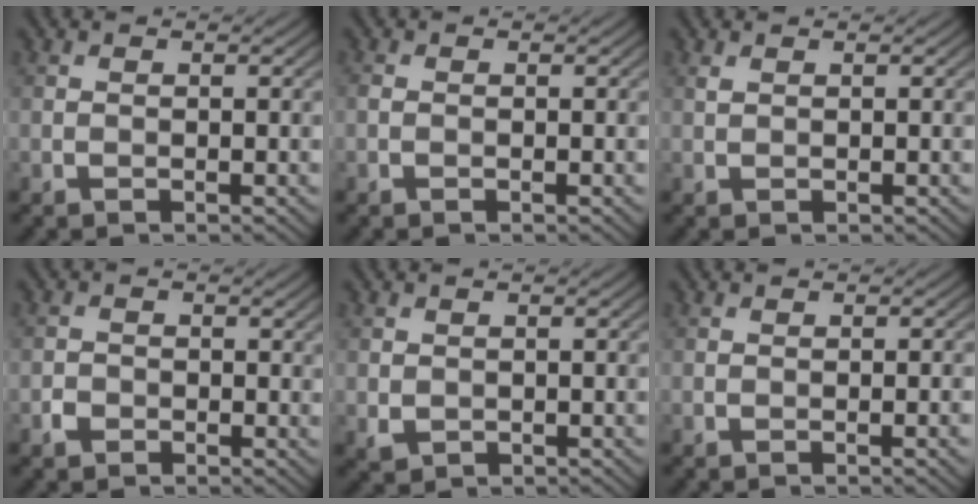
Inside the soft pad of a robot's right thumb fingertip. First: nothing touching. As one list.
[{"total": 0.5, "force": [-0.3, 0.4, 0.3], "torque": [-0.007, 0.001, -0.009]}, {"total": 0.5, "force": [0.4, 0.1, 0.3], "torque": [-0.012, 0.002, 0.008]}, {"total": 1.6, "force": [-0.8, 1.3, 0.6], "torque": [-0.011, -0.001, -0.021]}, {"total": 1.3, "force": [0.1, 1.2, 0.5], "torque": [-0.015, -0.009, 0.005]}, {"total": 1.2, "force": [-0.3, 0.1, 1.1], "torque": [-0.016, 0.001, -0.005]}]